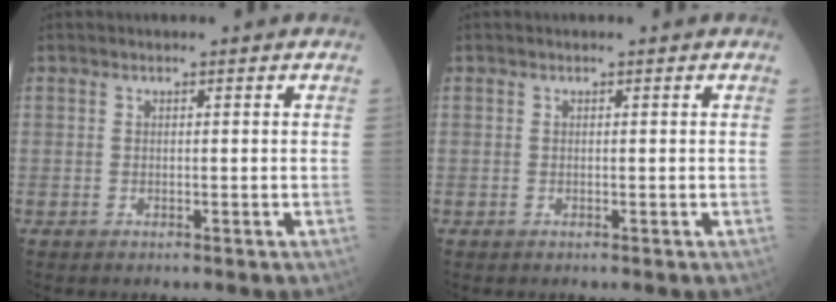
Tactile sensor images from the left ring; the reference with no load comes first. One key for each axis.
{"total": 0.0}